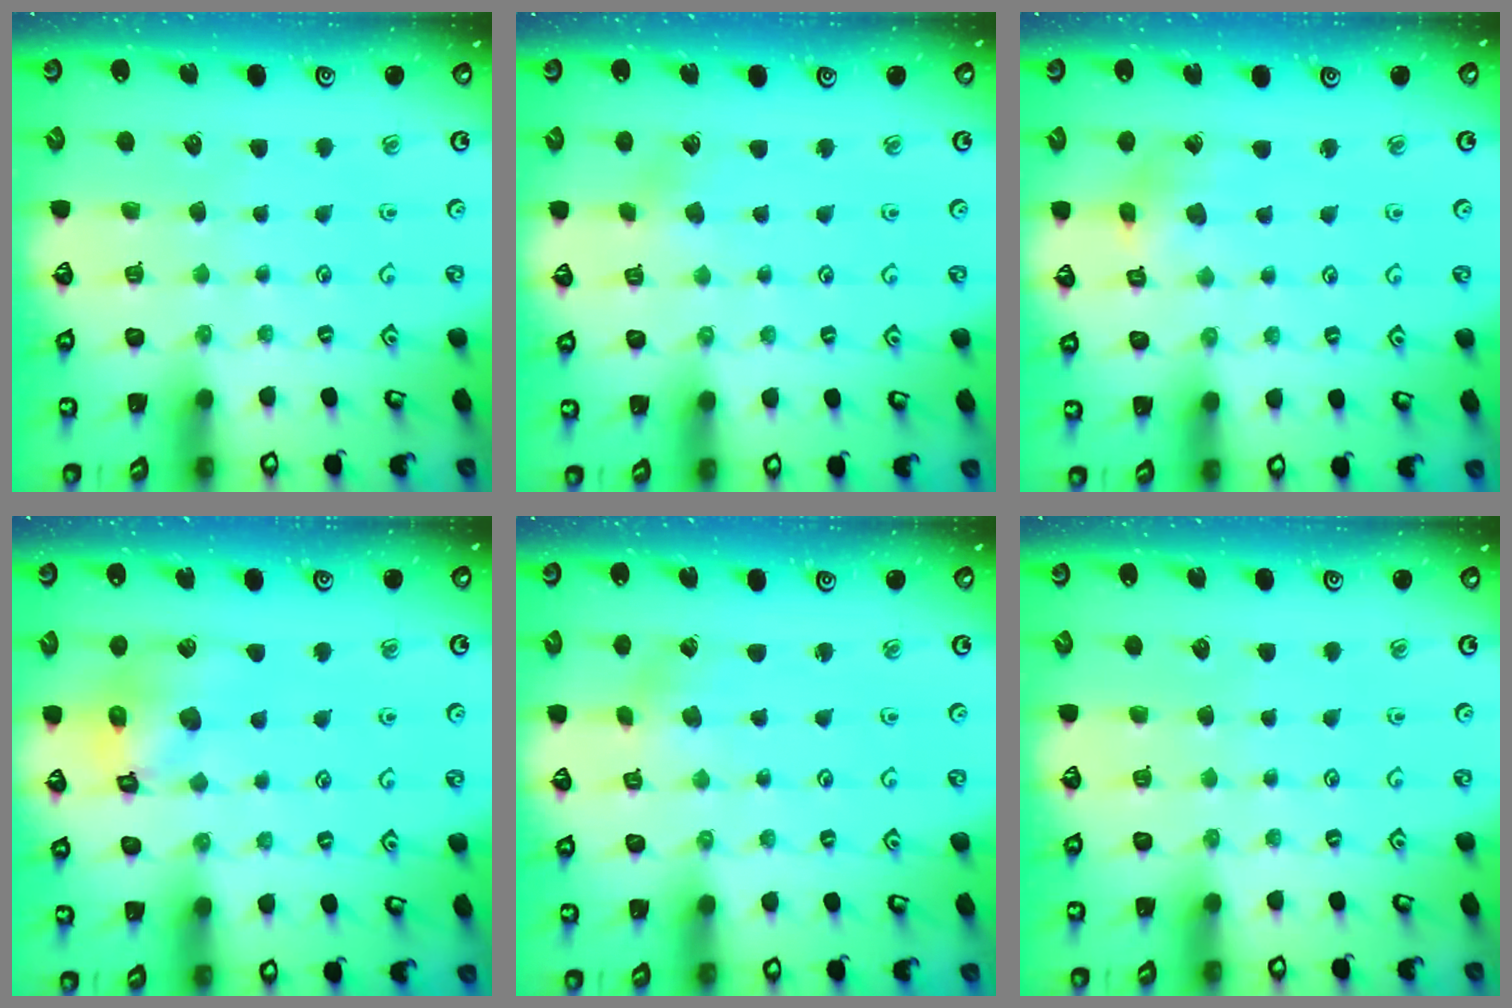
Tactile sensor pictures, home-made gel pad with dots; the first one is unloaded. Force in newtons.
{"total": 2.0, "press": 1.9, "slide": 0.3}
{"total": 4.1, "press": 4.0, "slide": 0.6}
{"total": 13.8, "press": 13.7, "slide": 1.7}
{"total": 1.2, "press": 1.2, "slide": 0.1}
{"total": 0.0}